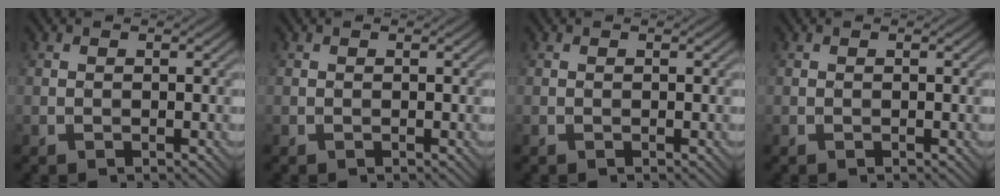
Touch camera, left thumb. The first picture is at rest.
{"total": 0.0}
{"total": 0.0}
{"total": 0.0}